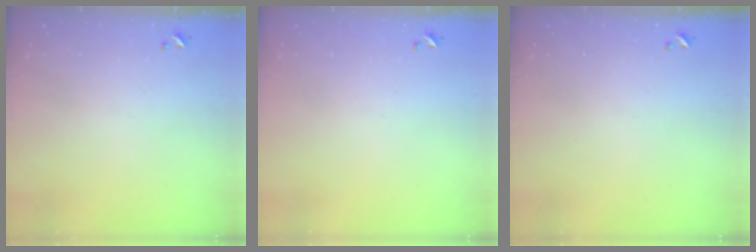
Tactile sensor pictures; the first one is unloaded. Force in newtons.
{"total": 0.0}
{"total": 0.0}